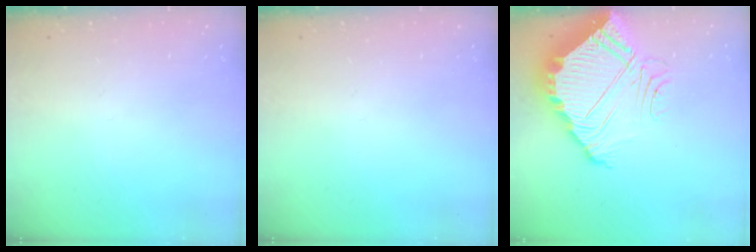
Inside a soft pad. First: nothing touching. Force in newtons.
{"total": 0.0}
{"total": 10.8, "press": 10.8, "slide": 0.6}